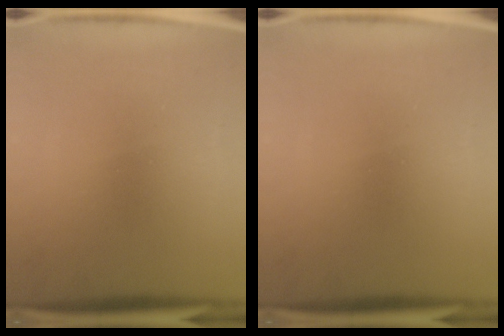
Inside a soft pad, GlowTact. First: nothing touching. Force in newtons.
{"total": 0.0}